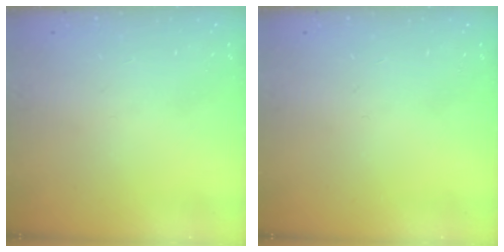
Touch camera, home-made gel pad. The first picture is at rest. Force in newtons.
{"total": 0.0}